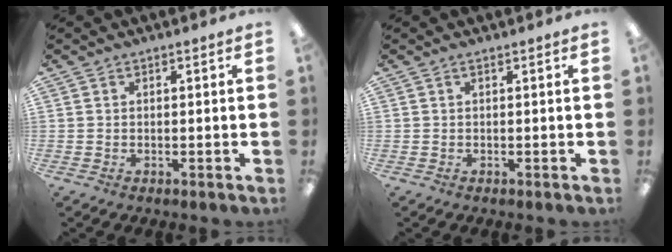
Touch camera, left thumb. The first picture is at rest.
{"total": 0.0}